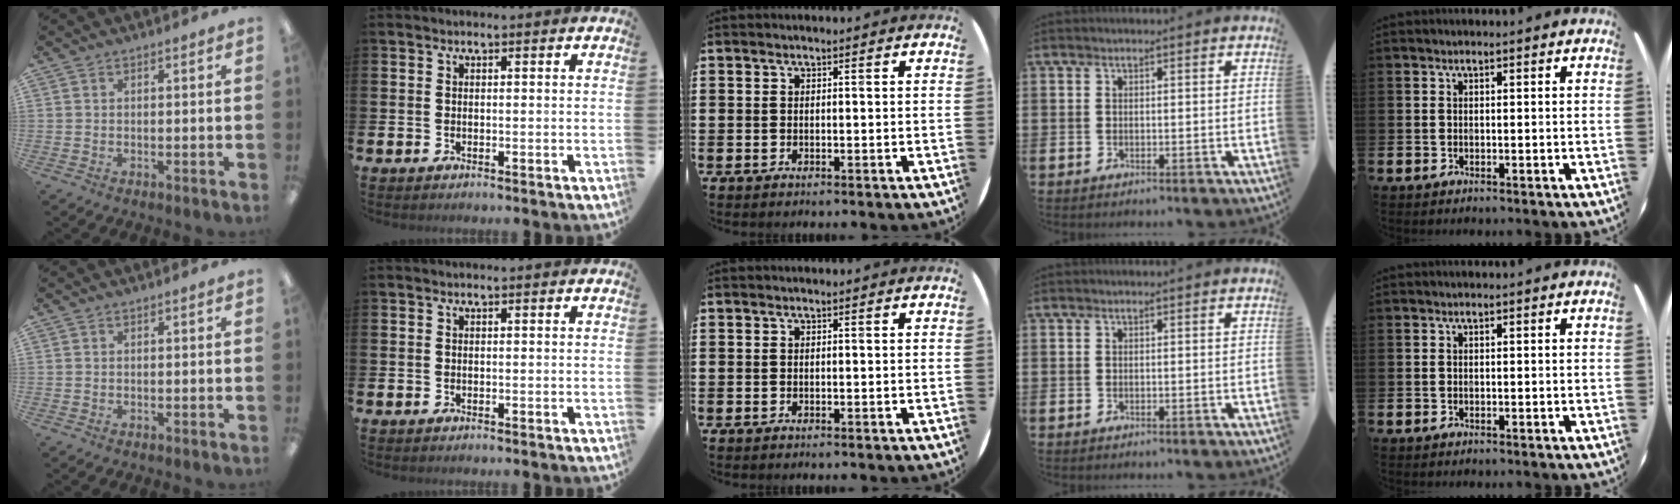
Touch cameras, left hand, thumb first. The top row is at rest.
{}